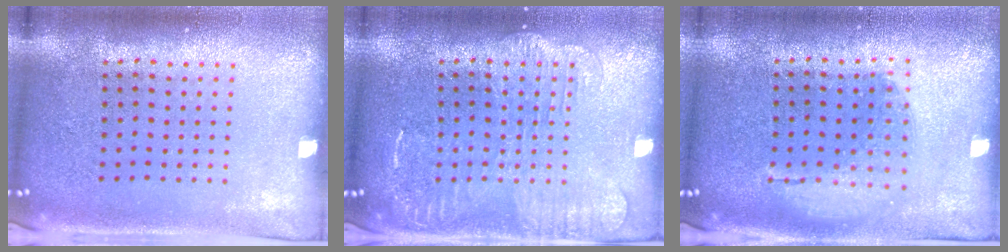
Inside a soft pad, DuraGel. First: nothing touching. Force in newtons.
{"total": 2.8, "press": 2.7, "slide": 0.4}
{"total": 1.3, "press": 1.1, "slide": 0.6}